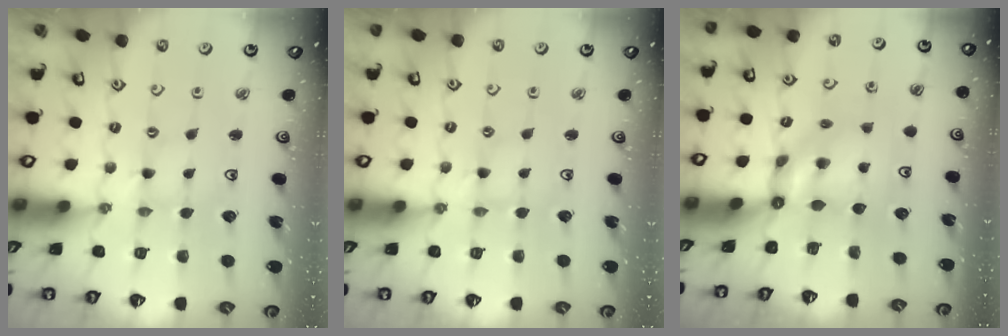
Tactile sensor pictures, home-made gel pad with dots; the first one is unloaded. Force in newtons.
{"total": 1.3, "press": 1.3, "slide": 0.2}
{"total": 5.4, "press": 5.4, "slide": 0.8}